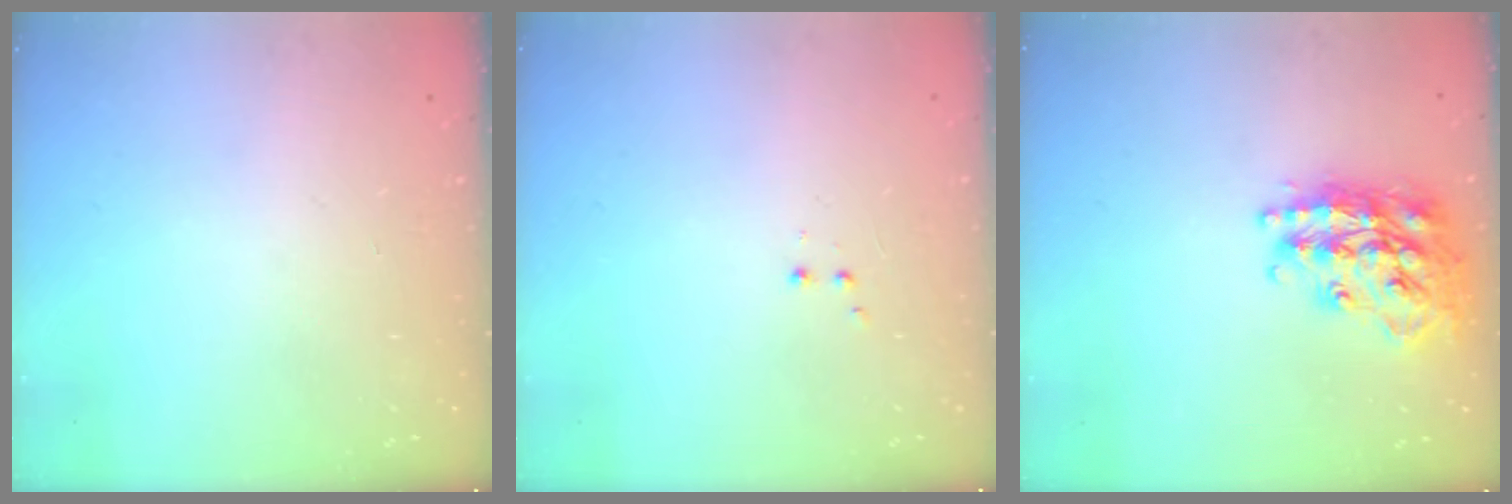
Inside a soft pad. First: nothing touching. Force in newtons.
{"total": 2.0, "press": 1.8, "slide": 0.9}
{"total": 21.9, "press": 21.8, "slide": 1.8}